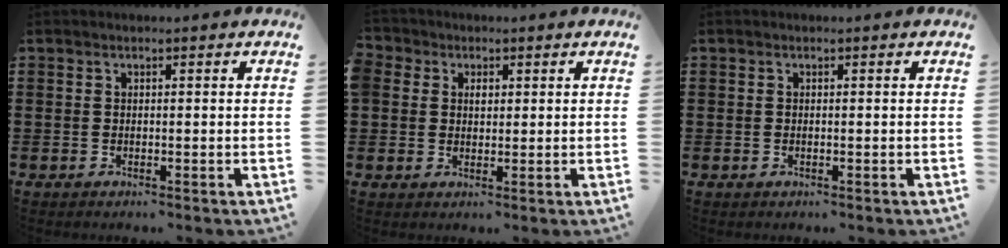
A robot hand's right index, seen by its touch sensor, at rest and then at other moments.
{"total": 2.7, "force": [1.0, 2.4, 0.3], "torque": [-0.020, 0.014, 0.016]}
{"total": 0.0}